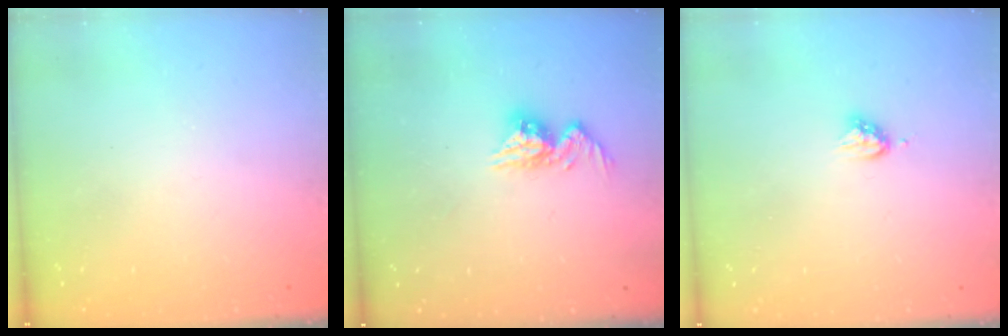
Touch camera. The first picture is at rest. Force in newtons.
{"total": 9.8, "press": 9.8, "slide": 0.8}
{"total": 4.6, "press": 4.6, "slide": 0.4}